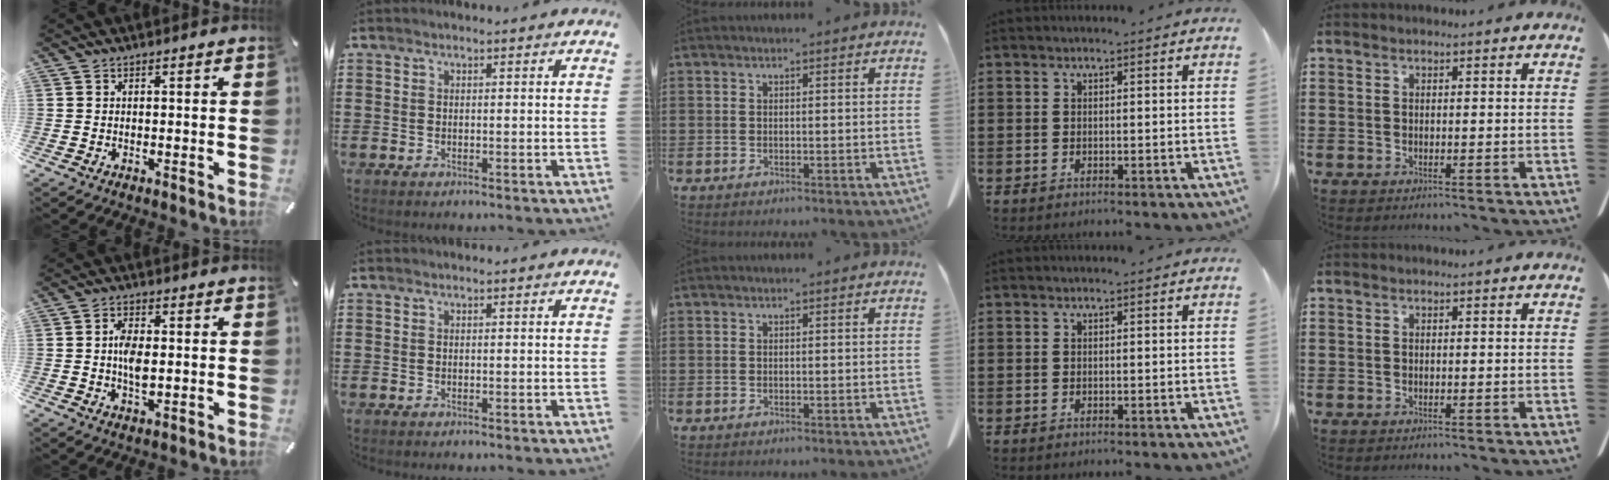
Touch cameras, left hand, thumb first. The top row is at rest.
{"thumb": {"total": 5.2, "force": [-0.1, 2.8, 4.4], "torque": [-0.089, -0.002, -0.007]}}